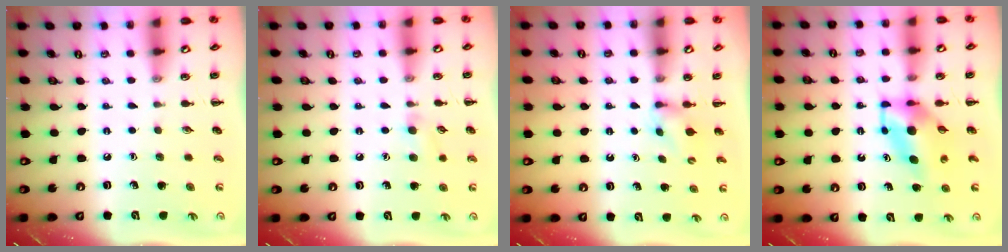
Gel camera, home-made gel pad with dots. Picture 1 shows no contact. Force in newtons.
{"total": 7.2, "press": 6.8, "slide": 2.3}
{"total": 2.8, "press": 2.5, "slide": 1.3}
{"total": 5.4, "press": 5.3, "slide": 0.9}